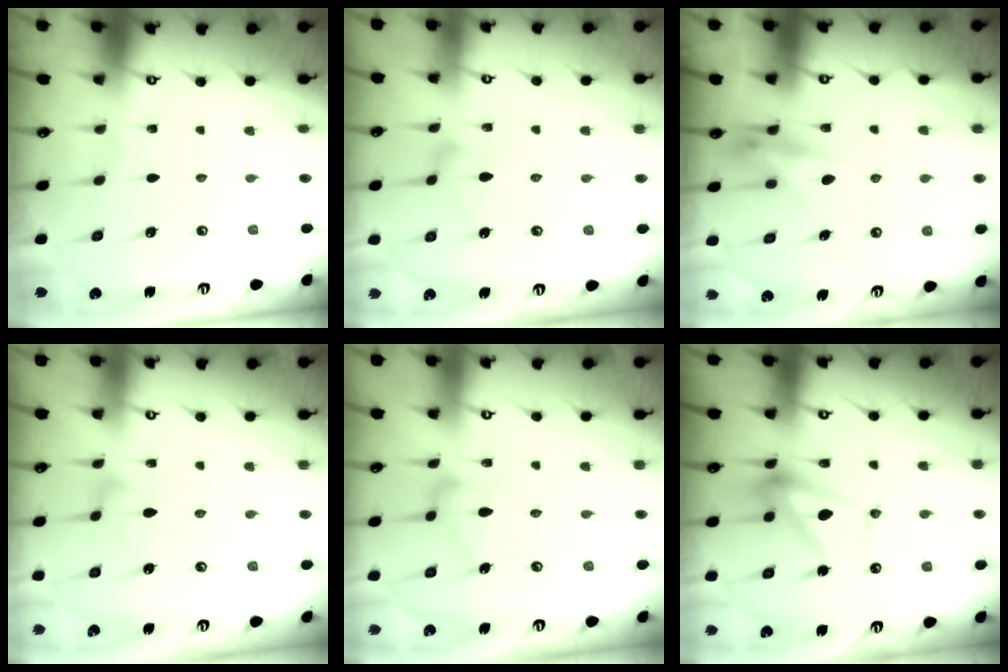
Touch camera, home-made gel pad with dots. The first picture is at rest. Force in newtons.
{"total": 7.8, "press": 7.8, "slide": 0.5}
{"total": 10.0, "press": 10.0, "slide": 0.7}
{"total": 6.4, "press": 6.4, "slide": 0.5}
{"total": 11.5, "press": 11.4, "slide": 0.5}
{"total": 11.0, "press": 10.9, "slide": 0.7}